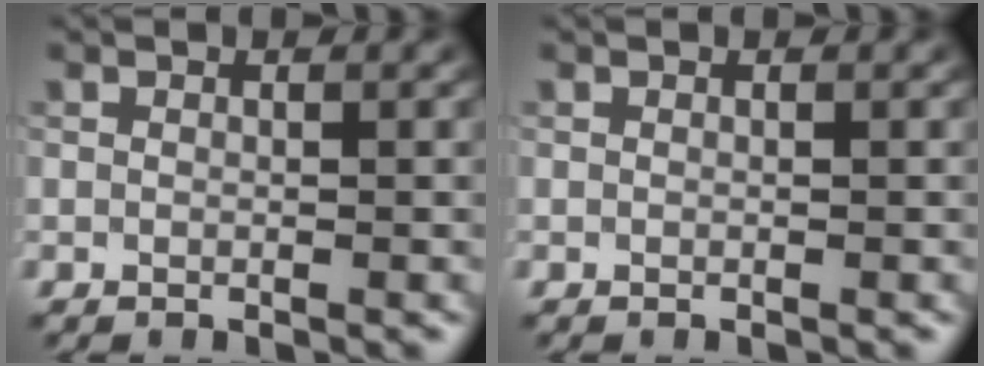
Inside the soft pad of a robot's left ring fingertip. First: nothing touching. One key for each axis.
{"total": 0.0}